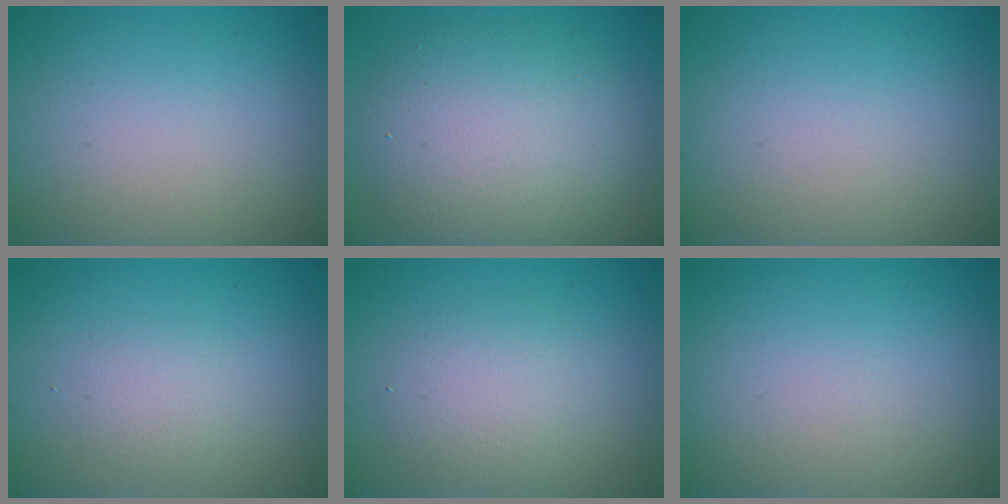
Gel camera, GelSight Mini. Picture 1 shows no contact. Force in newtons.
{"total": 7.2, "press": 7.2, "slide": 0.5}
{"total": 0.0}
{"total": 1.4, "press": 1.4, "slide": 0.0}
{"total": 3.1, "press": 3.1, "slide": 0.1}
{"total": 0.0}